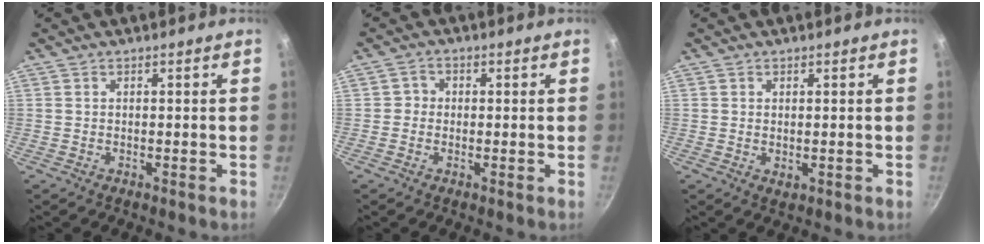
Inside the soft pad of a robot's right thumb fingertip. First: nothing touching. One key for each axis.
{"total": 2.0, "fx": -0.2, "fy": 1.9, "fz": 0.6, "tx": 0.003, "ty": 0.004, "tz": -0.010}
{"total": 1.3, "fx": 0.2, "fy": 0.7, "fz": 1.0, "tx": -0.015, "ty": -0.004, "tz": 0.004}